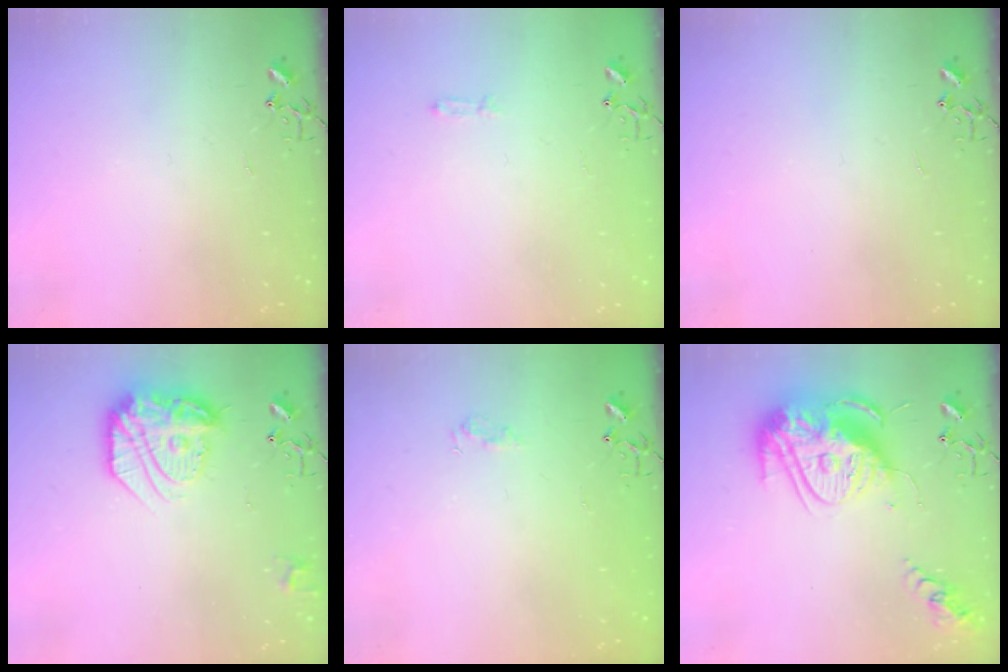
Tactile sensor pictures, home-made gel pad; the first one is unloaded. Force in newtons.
{"total": 2.8, "press": 2.8, "slide": 0.4}
{"total": 0.0}
{"total": 20.4, "press": 20.3, "slide": 1.8}
{"total": 6.3, "press": 6.2, "slide": 0.8}
{"total": 21.7, "press": 21.6, "slide": 2.0}